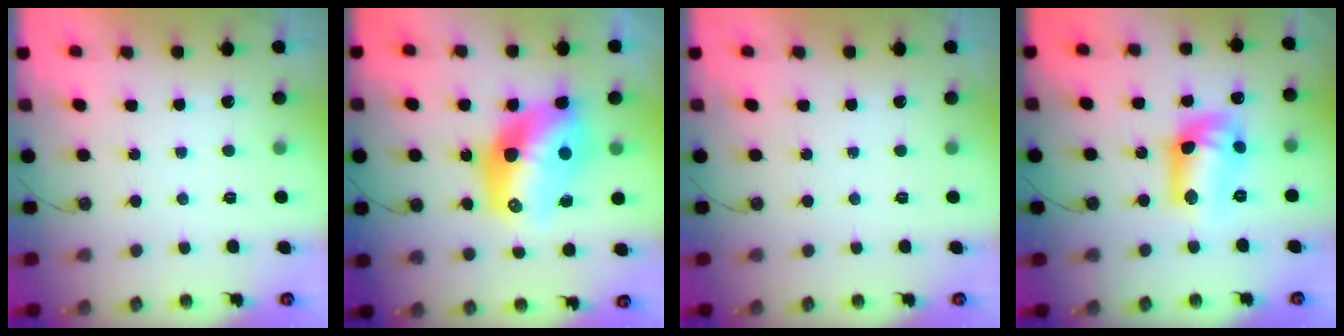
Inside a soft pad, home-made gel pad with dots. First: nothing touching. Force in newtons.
{"total": 17.3, "press": 16.9, "slide": 3.6}
{"total": 0.0}
{"total": 14.2, "press": 13.6, "slide": 4.0}